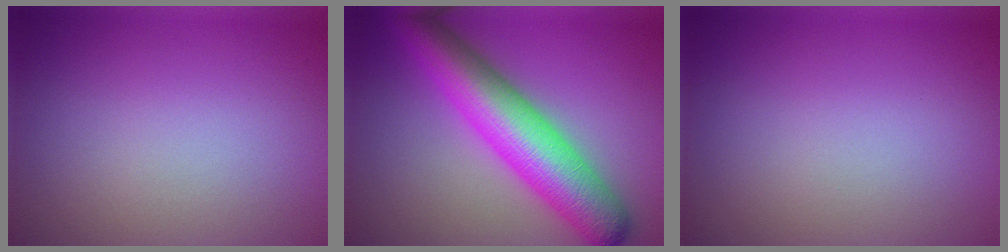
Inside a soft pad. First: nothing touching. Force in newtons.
{"total": 9.6, "press": 9.6, "slide": 0.1}
{"total": 0.0}